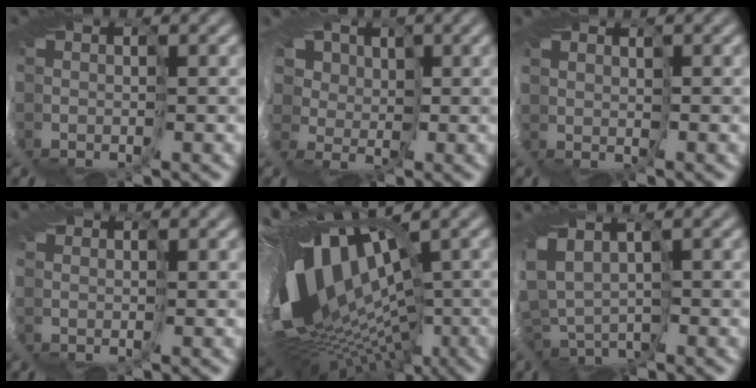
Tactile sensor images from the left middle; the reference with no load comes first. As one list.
[{"total": 8.7, "force": [3.1, 6.7, 4.5], "torque": [-0.099, 0.032, -0.005]}, {"total": 1.4, "force": [1.2, 0.4, -0.7], "torque": [-0.005, 0.002, 0.009]}, {"total": 1.5, "force": [0.5, 1.4, 0.2], "torque": [-0.018, 0.001, 0.015]}, {"total": 14.7, "force": [0.0, 8.1, 12.3], "torque": [-0.242, -0.012, 0.006]}, {"total": 1.5, "force": [-0.4, 1.0, 1.1], "torque": [-0.047, 0.003, -0.032]}]